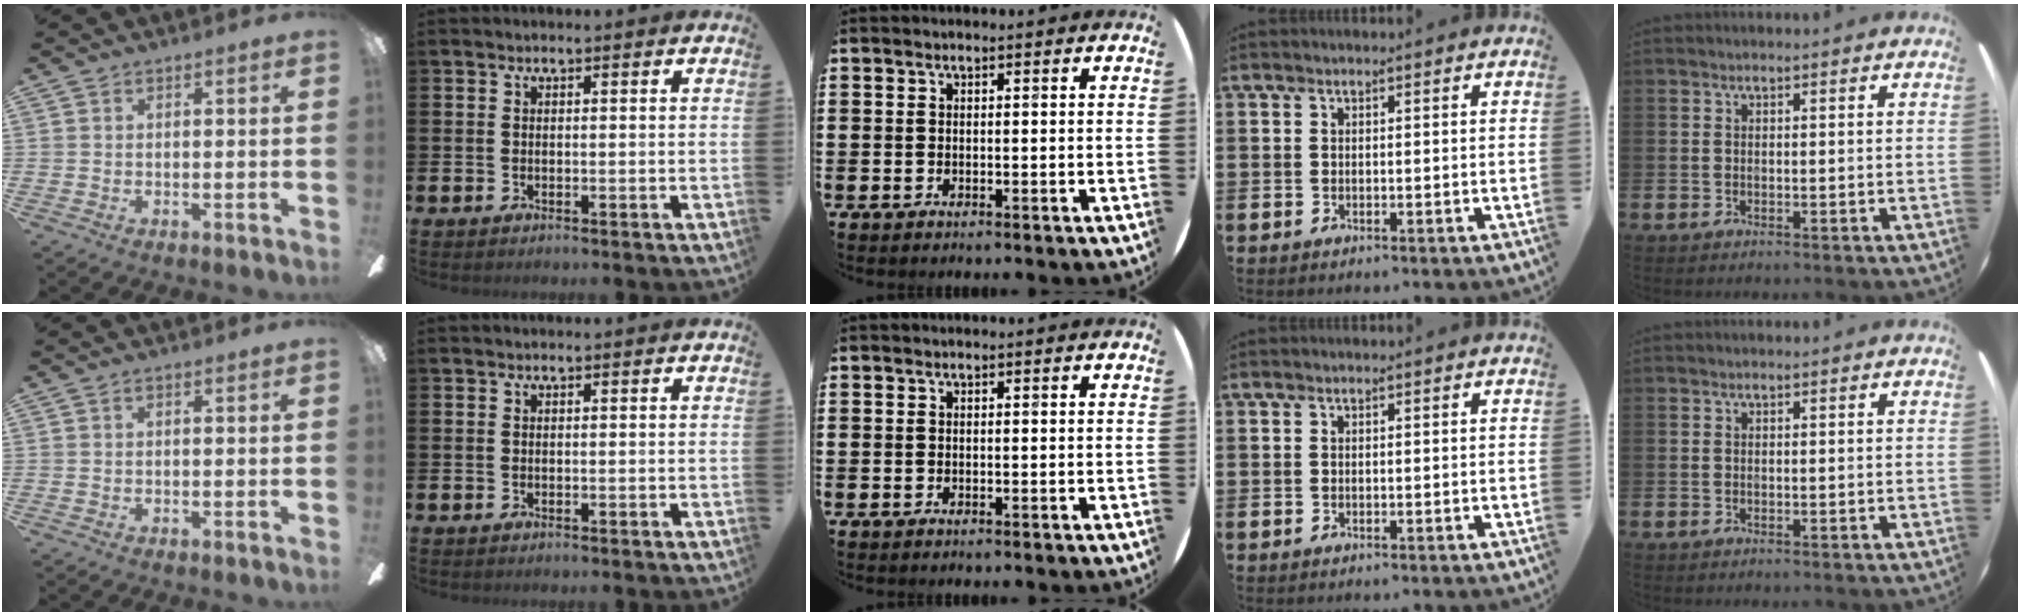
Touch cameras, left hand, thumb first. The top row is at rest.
{}